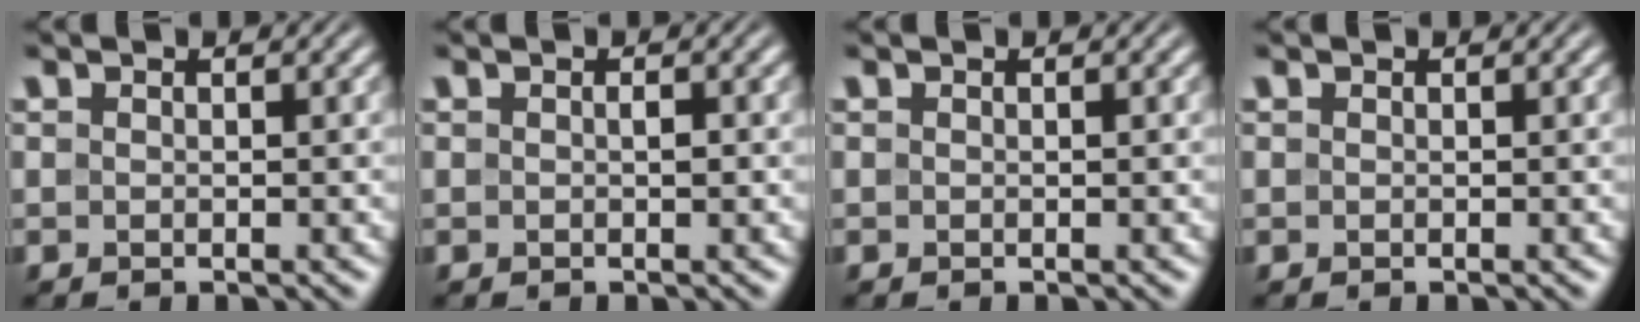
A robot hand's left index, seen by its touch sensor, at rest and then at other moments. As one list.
[{"total": 0.8, "force": [0.0, 0.3, 0.7], "torque": [-0.012, 0.002, 0.001]}, {"total": 0.0}, {"total": 0.0}]